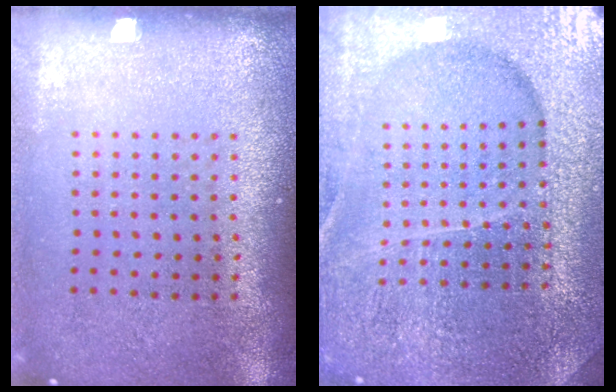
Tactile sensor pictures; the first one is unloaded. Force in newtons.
{"total": 4.8, "press": 4.4, "slide": 1.8}